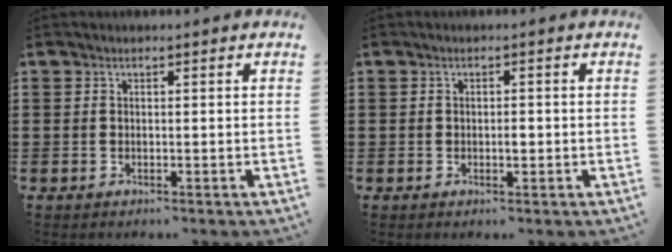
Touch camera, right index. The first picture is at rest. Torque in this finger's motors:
{"motor_torque": [-0.54, 0.79, 0.05, 0.02]}